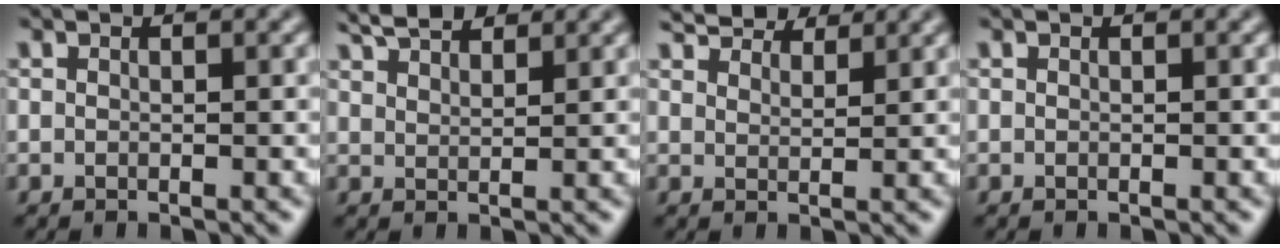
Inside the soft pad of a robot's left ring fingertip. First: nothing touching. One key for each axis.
{"total": 3.7, "fx": 3.3, "fy": 0.7, "fz": 1.4, "tx": -0.030, "ty": 0.010, "tz": 0.058}
{"total": 5.3, "fx": 4.9, "fy": 1.1, "fz": 1.7, "tx": -0.037, "ty": 0.004, "tz": 0.074}
{"total": 0.0}